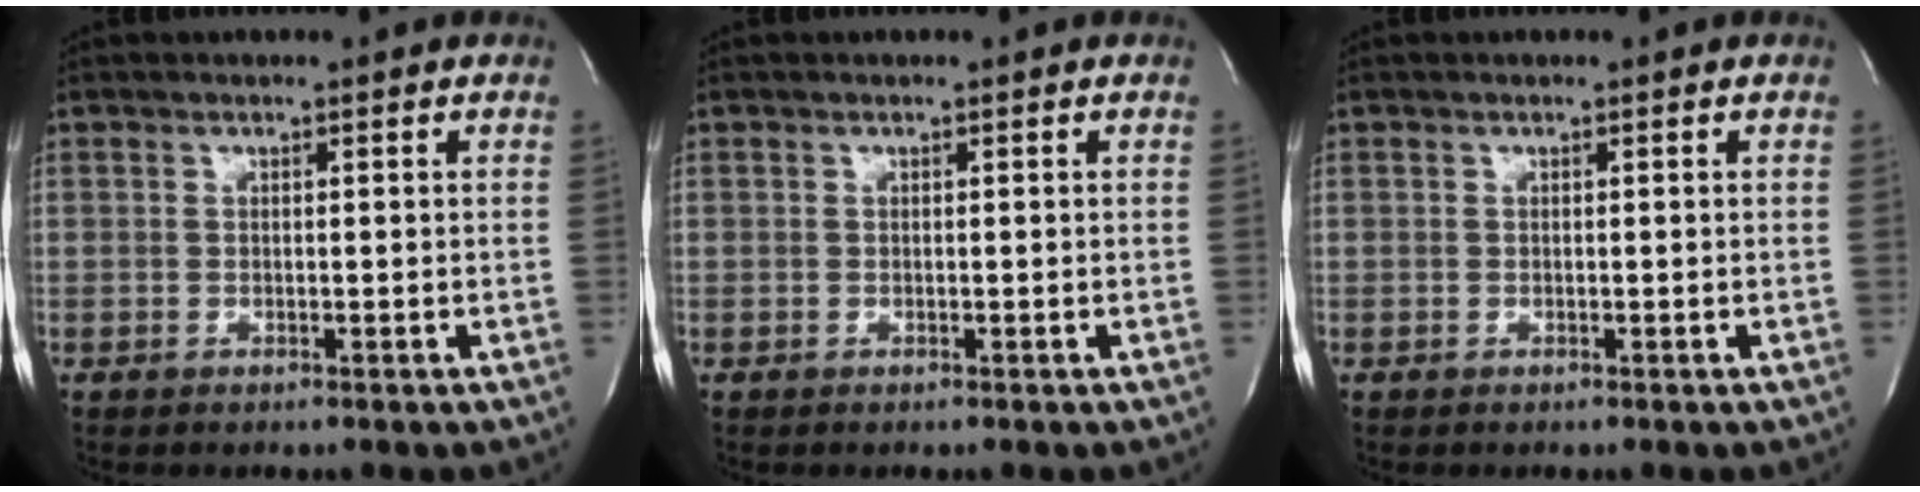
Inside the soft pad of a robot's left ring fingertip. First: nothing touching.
{"total": 0.0}
{"total": 0.0}